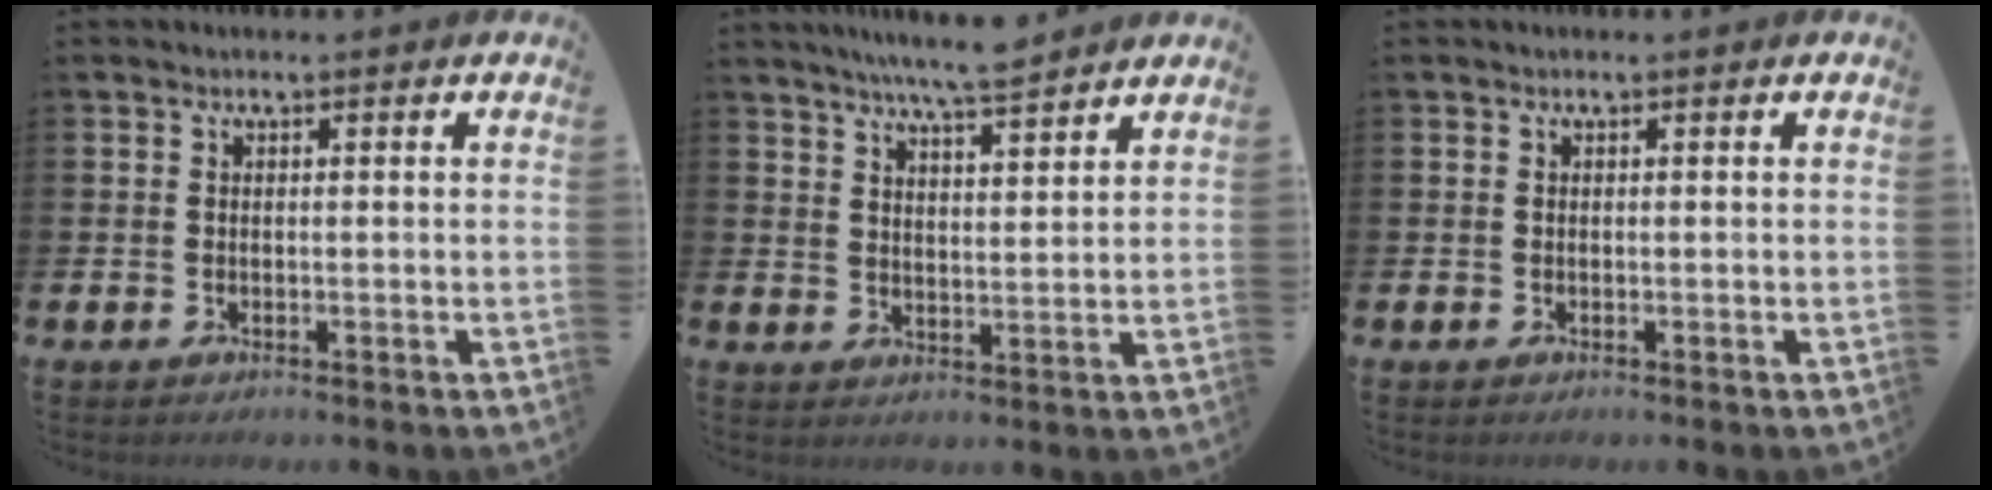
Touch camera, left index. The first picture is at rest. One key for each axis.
{"total": 6.4, "fx": 6.2, "fy": -0.2, "fz": 1.9, "tx": -0.044, "ty": -0.029, "tz": 0.108}
{"total": 0.0}